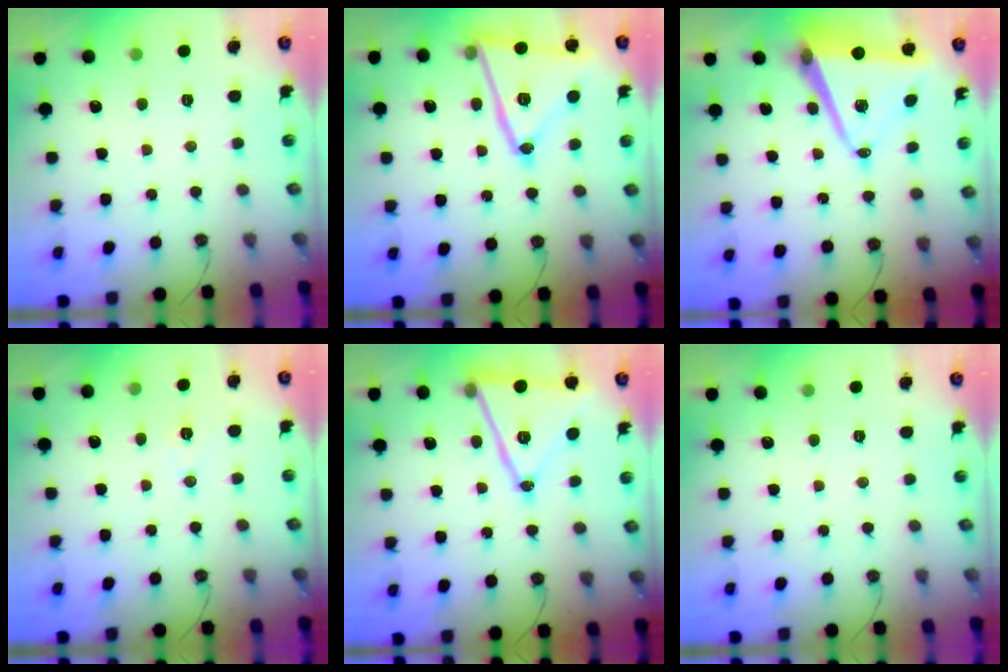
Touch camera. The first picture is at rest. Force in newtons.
{"total": 19.8, "press": 19.7, "slide": 2.3}
{"total": 12.3, "press": 11.5, "slide": 4.4}
{"total": 7.4, "press": 5.8, "slide": 4.5}
{"total": 16.3, "press": 16.0, "slide": 3.3}
{"total": 0.0}